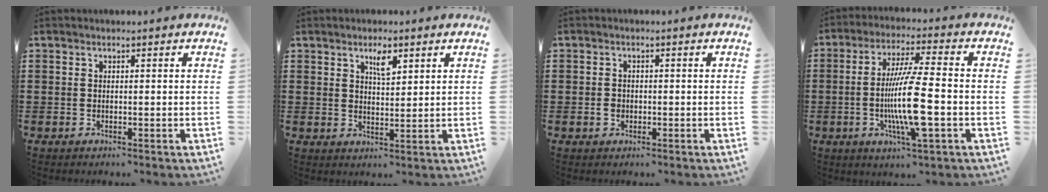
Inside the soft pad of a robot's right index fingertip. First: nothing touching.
{"total": 3.4, "force": [2.1, 1.1, 2.5], "torque": [-0.038, -0.003, 0.033]}
{"total": 1.5, "force": [-0.4, 1.2, 0.8], "torque": [-0.018, 0.003, -0.009]}
{"total": 11.5, "force": [-2.6, 1.3, 11.1], "torque": [-0.217, -0.017, -0.053]}